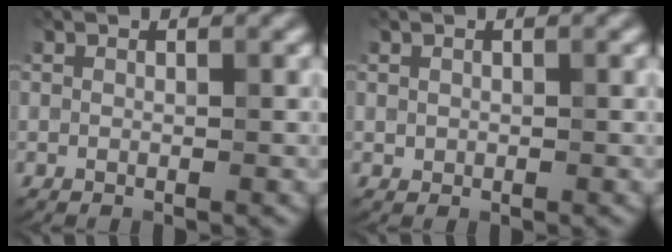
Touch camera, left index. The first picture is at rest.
{"total": 0.5, "force": [0.1, 0.5, 0.1], "torque": [0.003, -0.003, 0.004]}